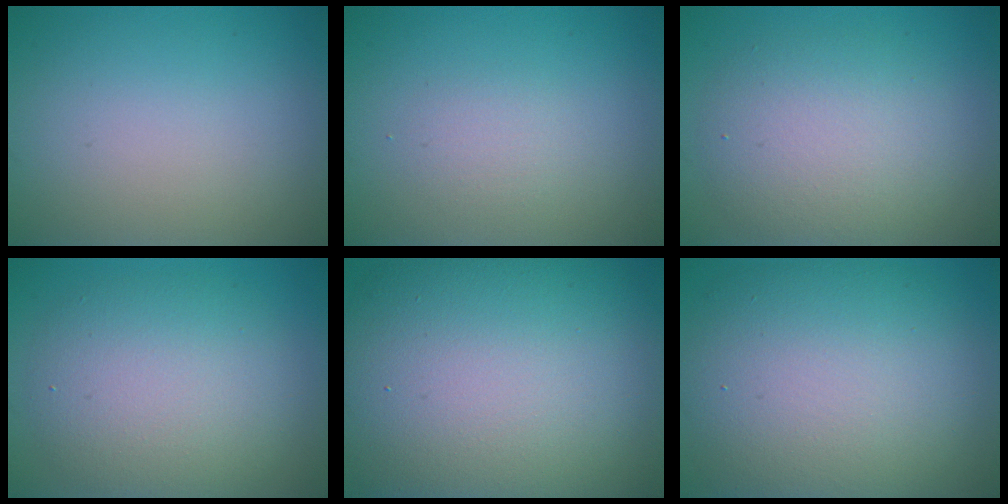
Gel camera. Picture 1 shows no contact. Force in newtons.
{"total": 1.4, "press": 1.3, "slide": 0.1}
{"total": 5.3, "press": 5.3, "slide": 0.2}
{"total": 6.5, "press": 6.5, "slide": 0.5}
{"total": 18.4, "press": 18.4, "slide": 0.5}
{"total": 12.2, "press": 12.2, "slide": 0.8}